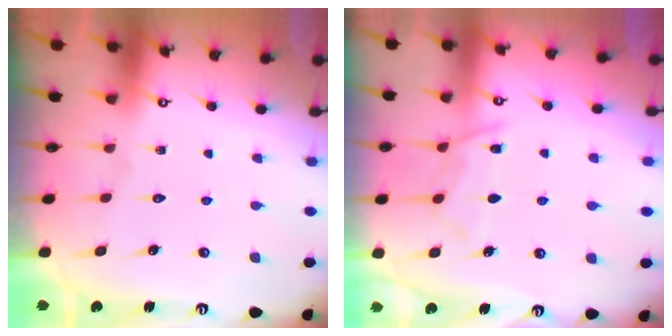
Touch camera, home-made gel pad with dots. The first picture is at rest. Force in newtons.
{"total": 8.1, "press": 8.1, "slide": 0.8}